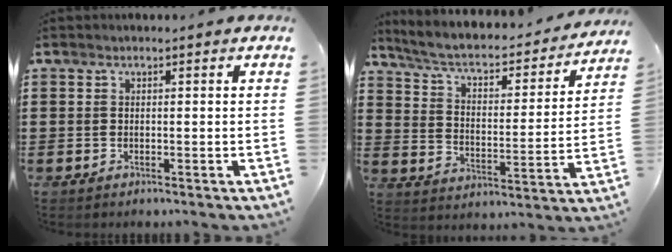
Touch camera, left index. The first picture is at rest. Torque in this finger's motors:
{"motor_torque": [0.78, -1.36, 0.32, 0.07]}